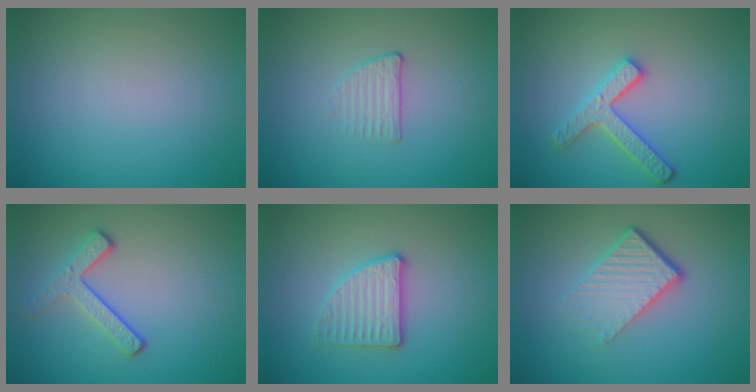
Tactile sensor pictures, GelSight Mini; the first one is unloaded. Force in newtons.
{"total": 1.3, "press": 0.8, "slide": 1.0}
{"total": 3.2, "press": 3.0, "slide": 0.9}
{"total": 2.9, "press": 2.3, "slide": 1.7}
{"total": 2.9, "press": 2.8, "slide": 0.7}
{"total": 4.7, "press": 2.9, "slide": 3.8}